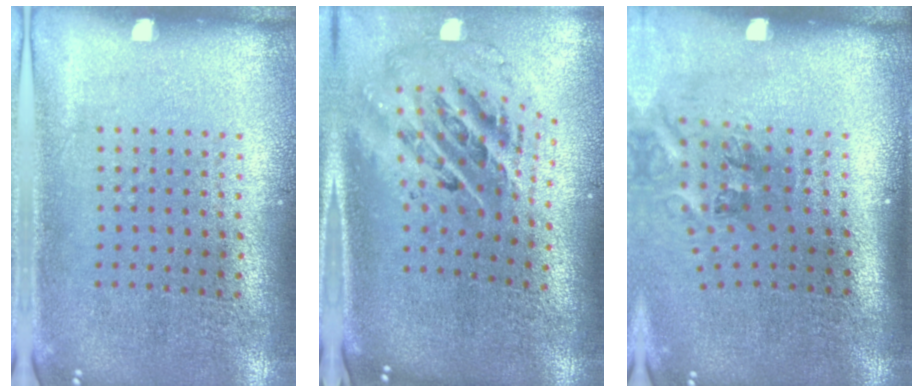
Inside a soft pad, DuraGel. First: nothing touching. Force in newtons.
{"total": 2.7, "press": 1.8, "slide": 2.0}
{"total": 1.7, "press": 1.1, "slide": 1.2}